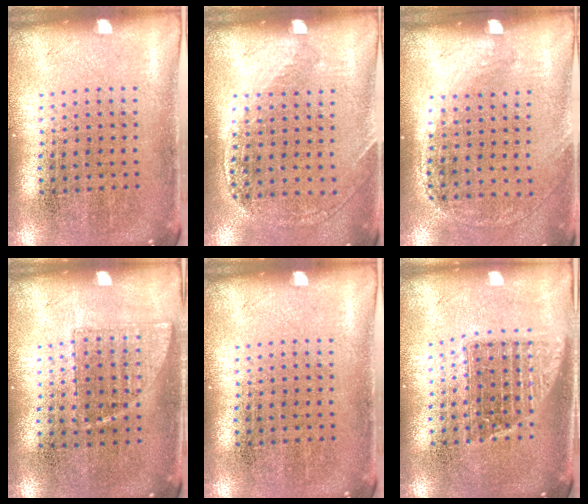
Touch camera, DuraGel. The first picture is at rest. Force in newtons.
{"total": 1.2, "press": 1.1, "slide": 0.4}
{"total": 1.3, "press": 0.9, "slide": 0.9}
{"total": 0.6, "press": 0.6, "slide": 0.3}
{"total": 0.0}
{"total": 1.4, "press": 1.2, "slide": 0.8}